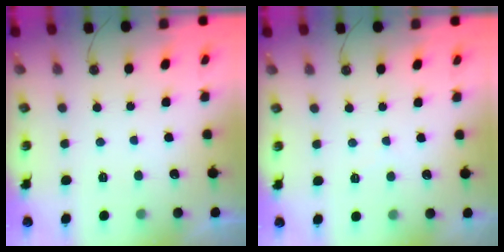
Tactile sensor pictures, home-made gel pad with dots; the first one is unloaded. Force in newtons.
{"total": 3.6, "press": 3.5, "slide": 0.6}